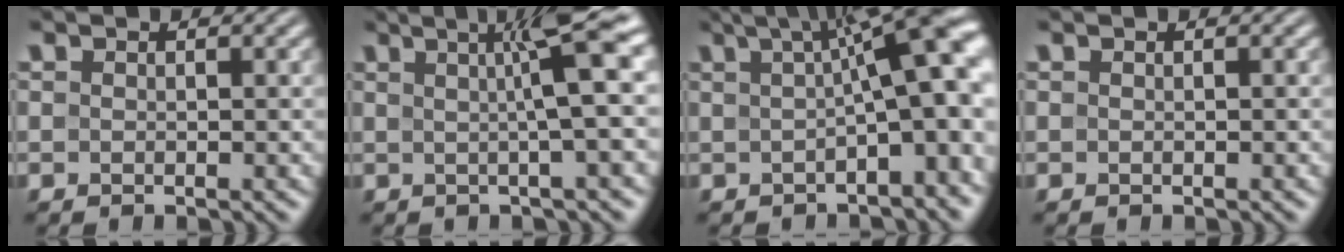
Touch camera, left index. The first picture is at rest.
{"total": 6.7, "force": [1.5, 0.8, 6.4], "torque": [-0.089, 0.015, 0.022]}
{"total": 11.1, "force": [1.7, 3.0, 10.5], "torque": [-0.116, 0.029, 0.019]}
{"total": 0.0}